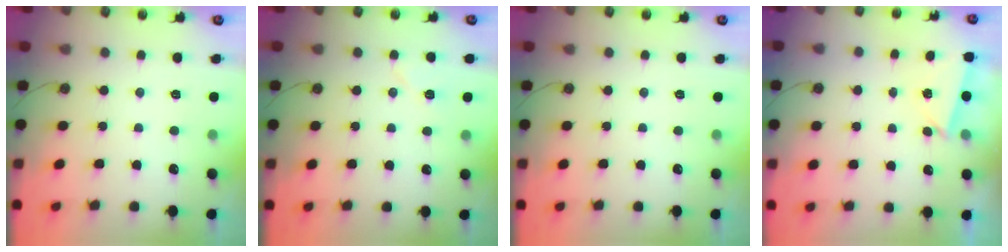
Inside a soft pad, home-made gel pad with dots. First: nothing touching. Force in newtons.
{"total": 6.0, "press": 6.0, "slide": 0.4}
{"total": 0.0}
{"total": 2.2, "press": 1.2, "slide": 1.8}